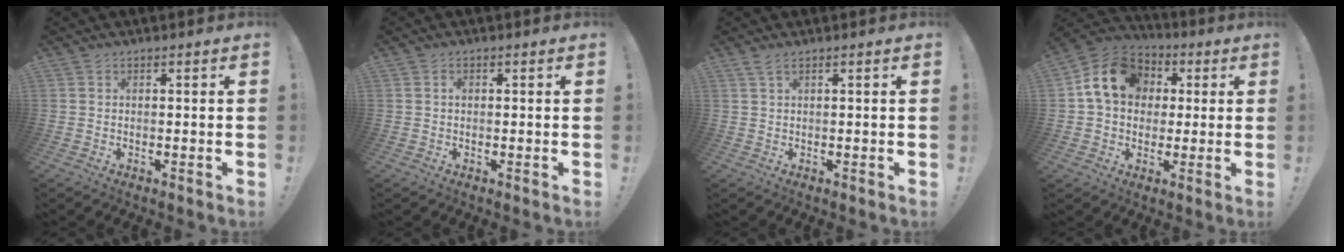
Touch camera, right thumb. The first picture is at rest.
{"total": 0.8, "force": [-0.1, 0.7, 0.4], "torque": [-0.009, 0.006, -0.002]}
{"total": 2.0, "force": [1.3, 0.5, 1.5], "torque": [-0.033, 0.001, 0.025]}
{"total": 14.3, "force": [3.5, 11.6, 7.6], "torque": [-0.110, 0.003, 0.073]}